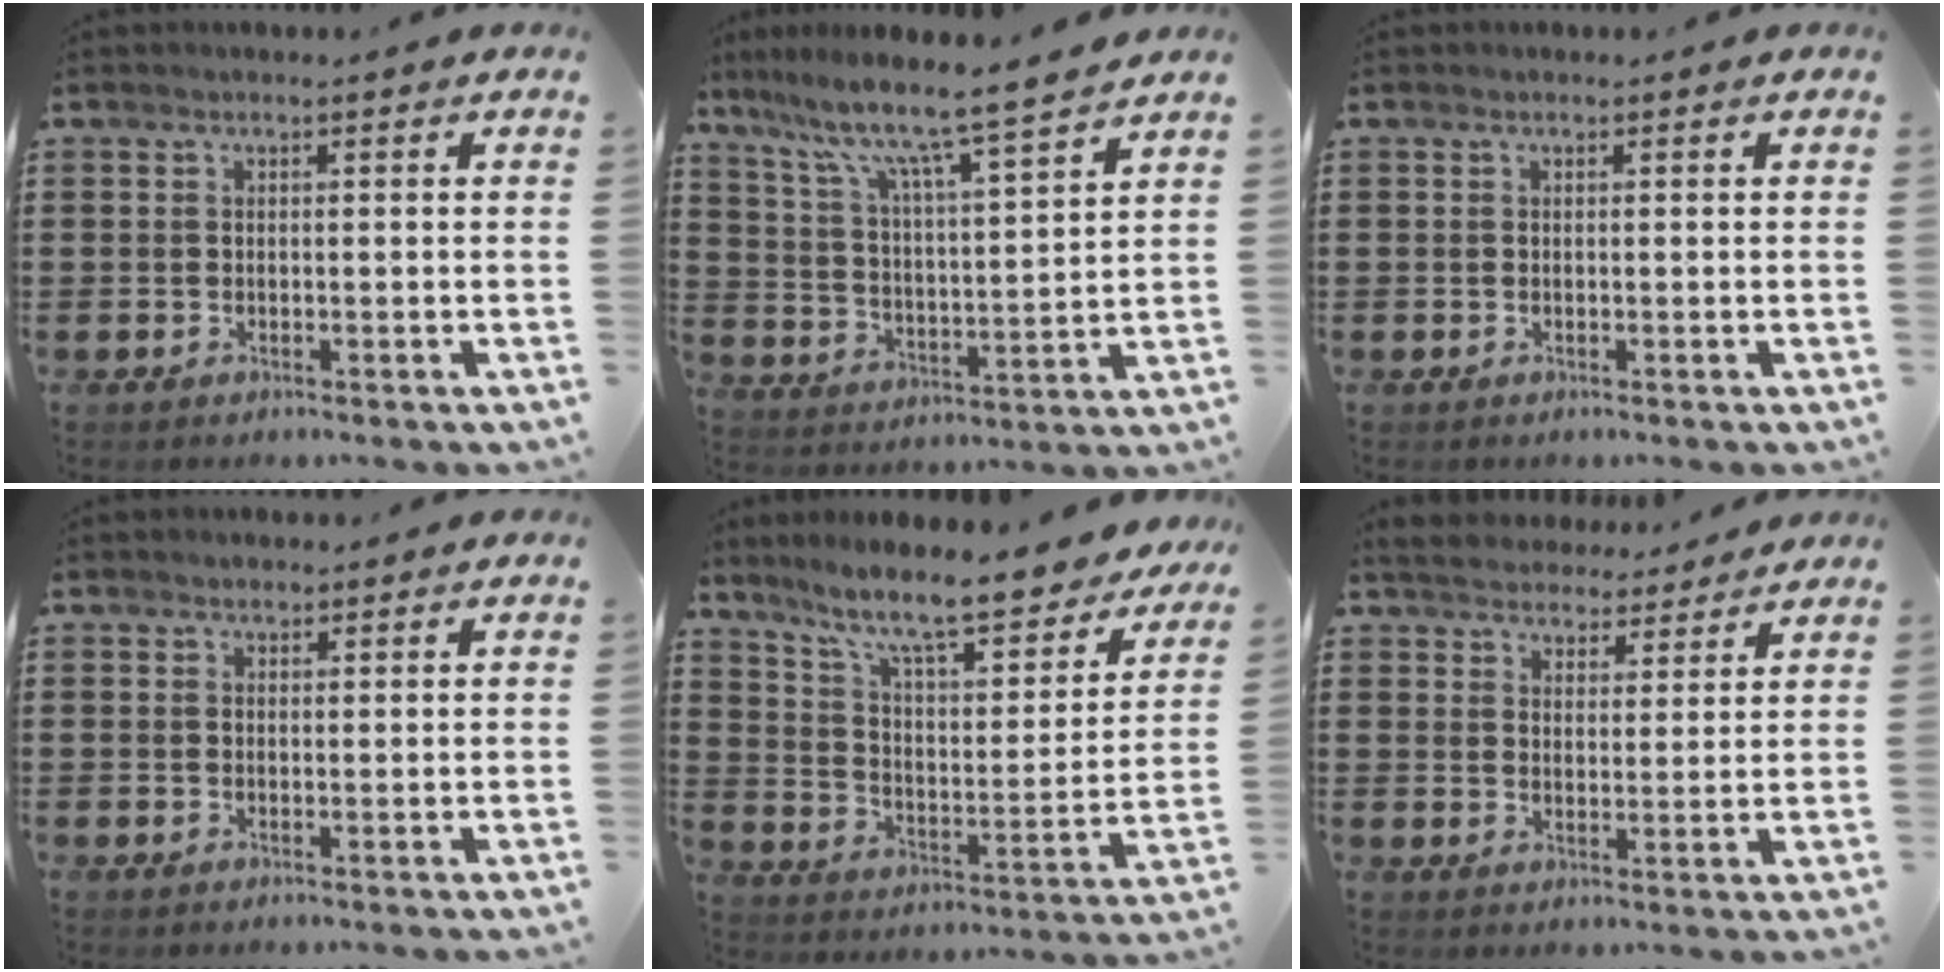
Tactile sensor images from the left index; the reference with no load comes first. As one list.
[{"total": 7.0, "force": [6.0, -0.3, 3.6], "torque": [-0.095, -0.042, 0.094]}, {"total": 0.0}, {"total": 0.8, "force": [0.7, 0.4, 0.1], "torque": [-0.003, 0.004, 0.013]}, {"total": 10.1, "force": [8.6, 0.8, 5.3], "torque": [-0.127, -0.057, 0.142]}, {"total": 4.4, "force": [4.3, 1.1, 0.0], "torque": [-0.022, -0.018, 0.076]}]